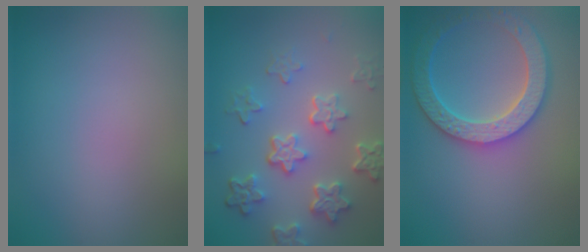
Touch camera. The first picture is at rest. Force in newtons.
{"total": 6.0, "press": 4.5, "slide": 4.0}
{"total": 4.7, "press": 4.6, "slide": 1.2}